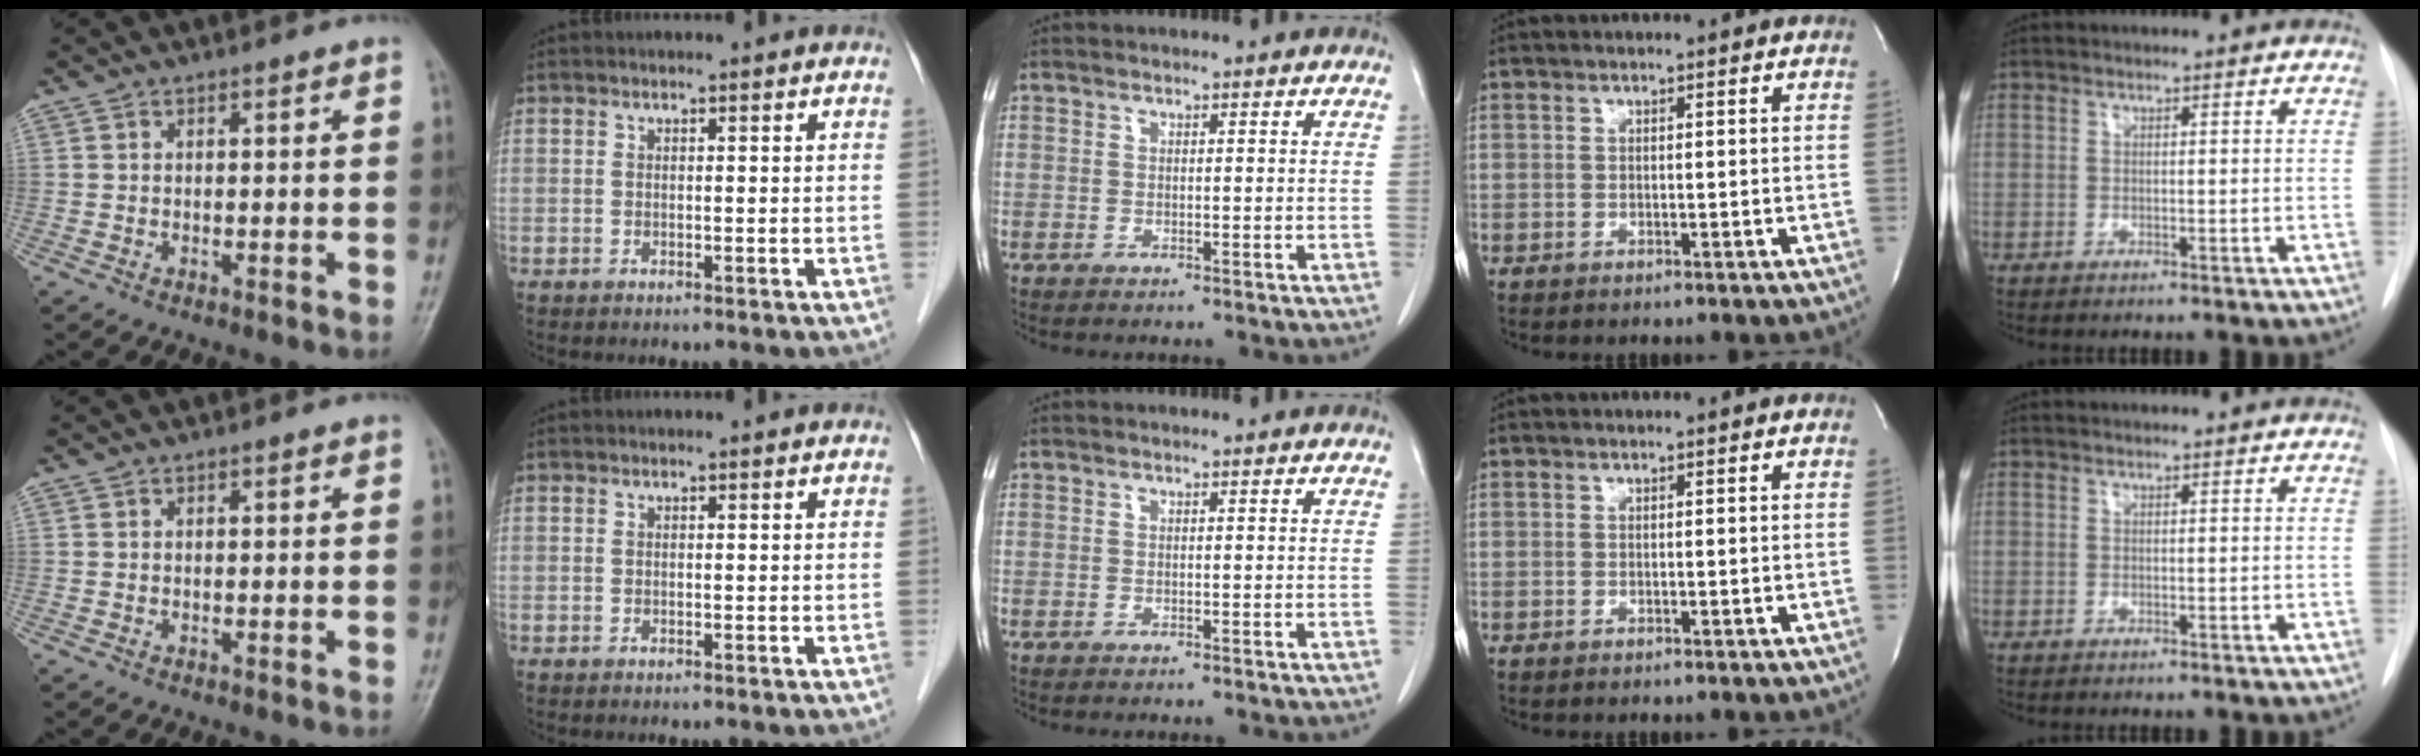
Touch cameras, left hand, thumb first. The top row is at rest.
{}